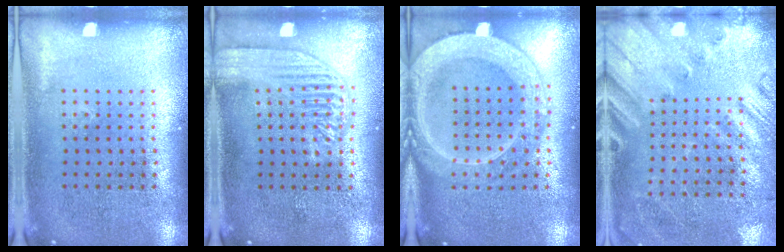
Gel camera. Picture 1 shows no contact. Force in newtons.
{"total": 1.8, "press": 1.8, "slide": 0.3}
{"total": 3.8, "press": 3.8, "slide": 0.4}
{"total": 2.6, "press": 2.0, "slide": 1.6}